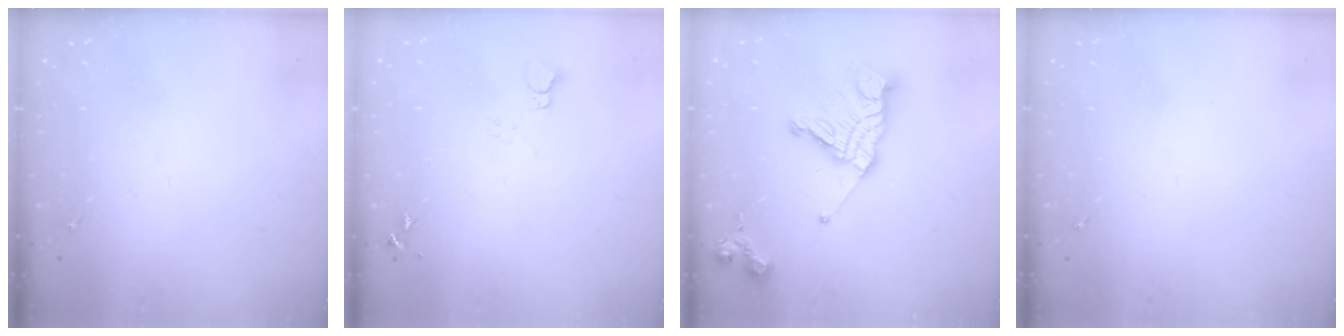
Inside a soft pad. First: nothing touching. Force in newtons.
{"total": 3.7, "press": 3.7, "slide": 0.4}
{"total": 16.2, "press": 16.1, "slide": 1.6}
{"total": 0.0}